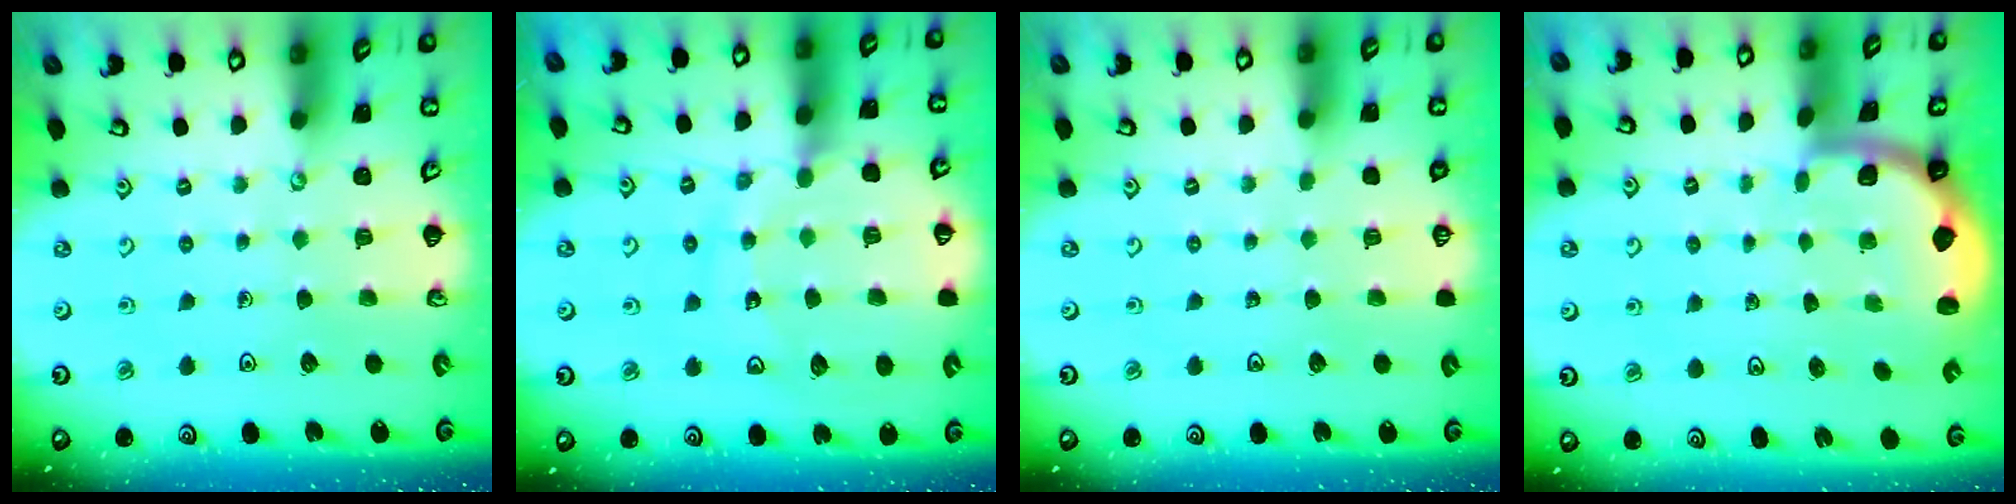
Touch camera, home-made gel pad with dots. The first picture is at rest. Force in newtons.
{"total": 12.4, "press": 12.4, "slide": 1.4}
{"total": 0.0}
{"total": 1.9, "press": 1.8, "slide": 0.6}